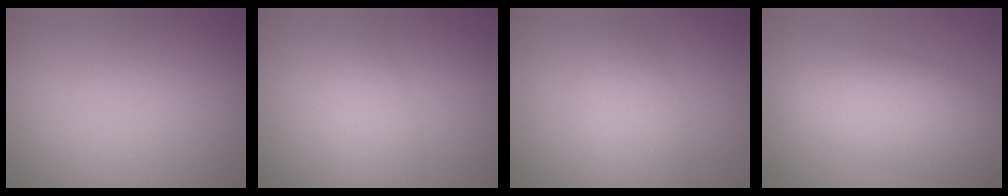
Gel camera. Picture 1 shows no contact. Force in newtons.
{"total": 2.5, "press": 2.4, "slide": 0.2}
{"total": 2.8, "press": 2.8, "slide": 0.2}
{"total": 8.0, "press": 8.0, "slide": 0.3}